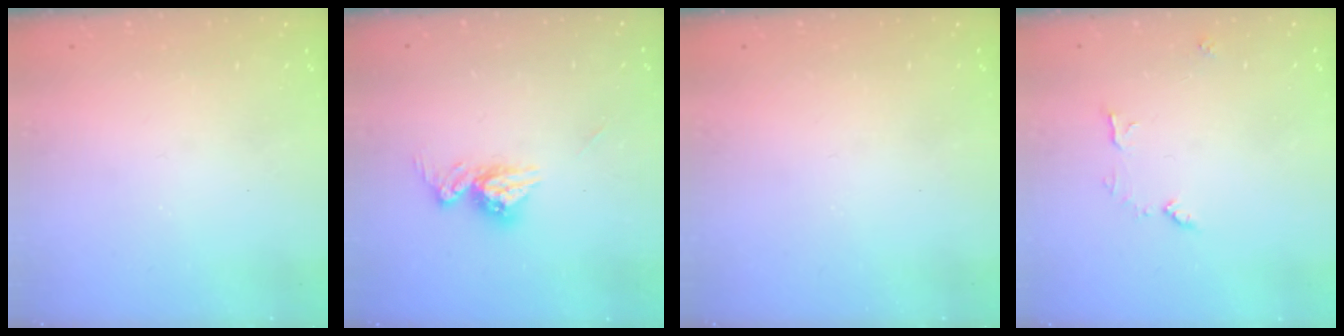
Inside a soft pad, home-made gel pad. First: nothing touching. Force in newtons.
{"total": 9.4, "press": 9.4, "slide": 0.8}
{"total": 0.0}
{"total": 6.8, "press": 6.8, "slide": 0.4}